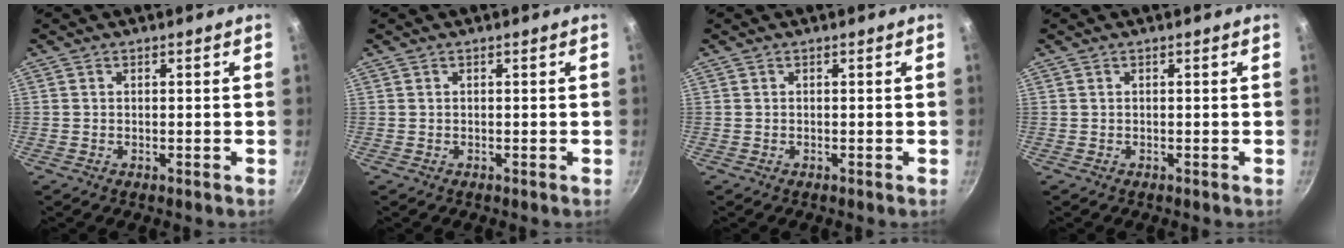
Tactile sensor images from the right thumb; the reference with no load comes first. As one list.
[{"total": 0.0}, {"total": 0.0}, {"total": 0.0}]